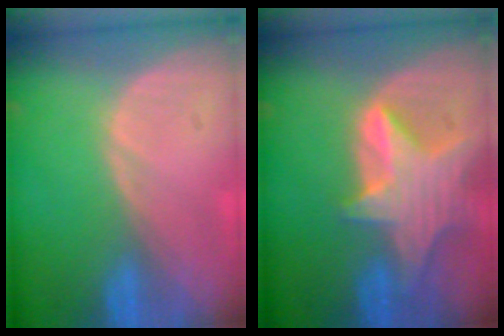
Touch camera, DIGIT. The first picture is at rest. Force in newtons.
{"total": 8.4, "press": 7.5, "slide": 3.9}